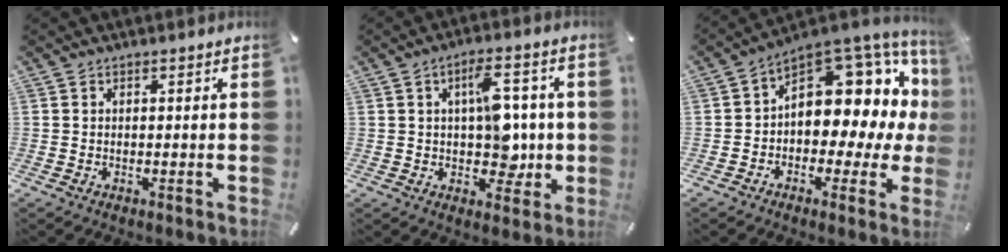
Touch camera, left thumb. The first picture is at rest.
{"total": 11.4, "force": [1.0, 6.9, 9.0], "torque": [-0.110, 0.003, 0.018]}
{"total": 13.3, "force": [5.8, 8.7, 8.1], "torque": [-0.082, -0.078, 0.093]}